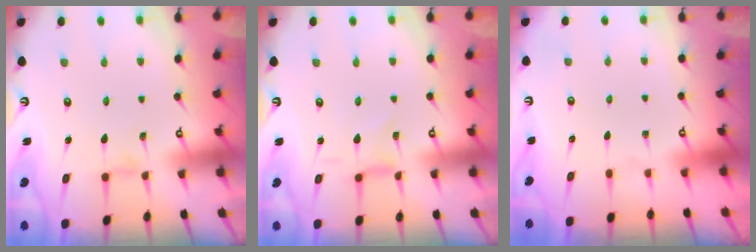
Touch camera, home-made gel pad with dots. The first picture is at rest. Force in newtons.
{"total": 0.5, "press": 0.5, "slide": 0.1}
{"total": 0.0}